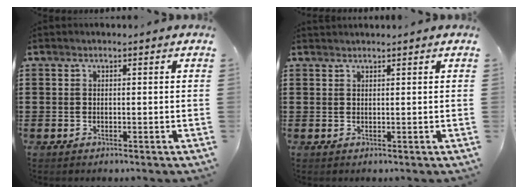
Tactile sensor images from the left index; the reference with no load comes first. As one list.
[{"total": 0.9, "force": [0.9, -0.1, 0.1], "torque": [-0.003, -0.001, 0.018]}]